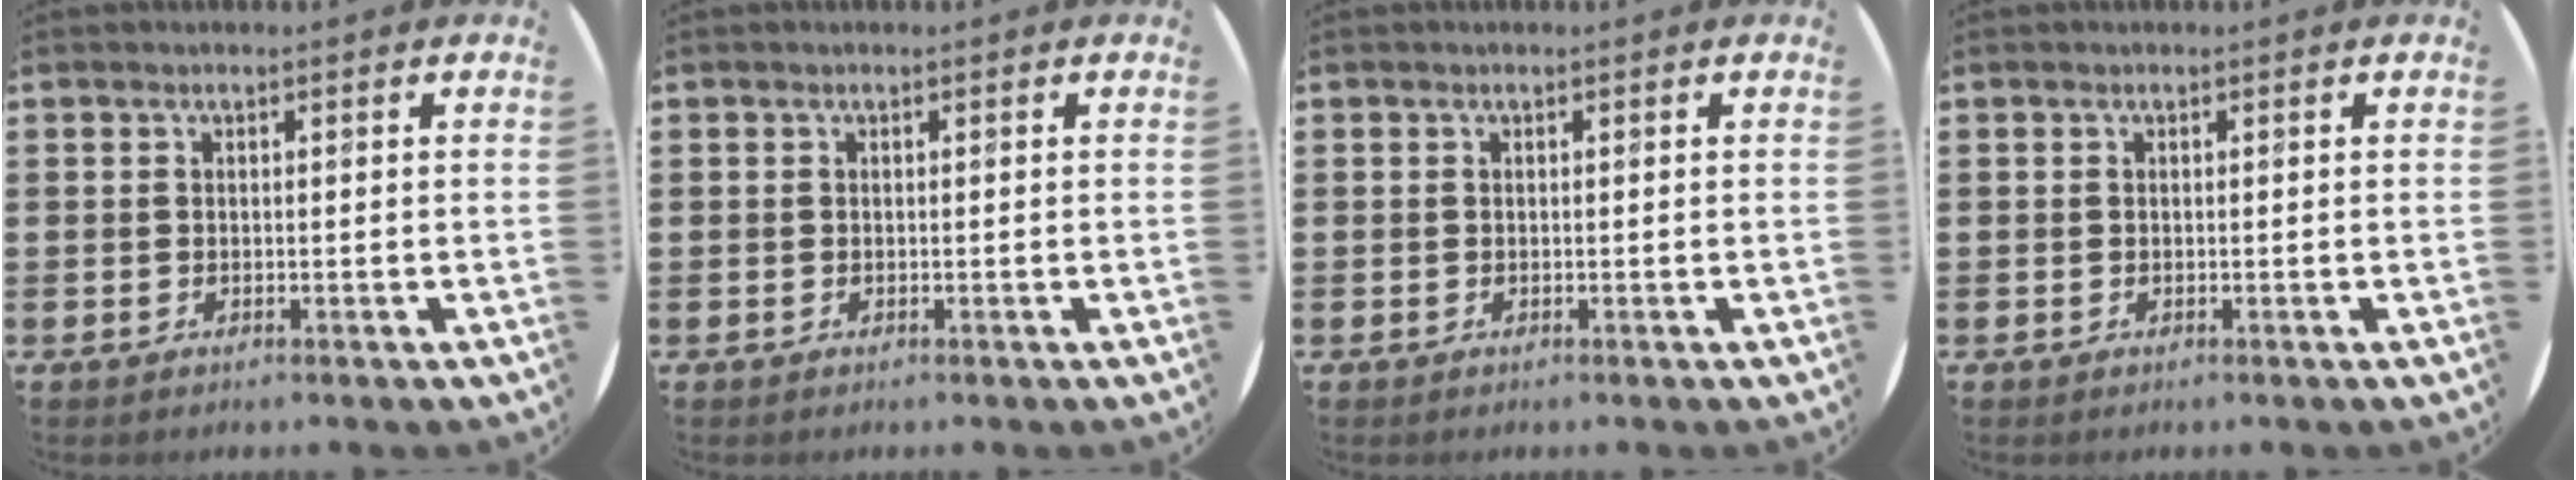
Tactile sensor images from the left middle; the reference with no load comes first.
{"total": 0.0}
{"total": 0.0}
{"total": 0.0}